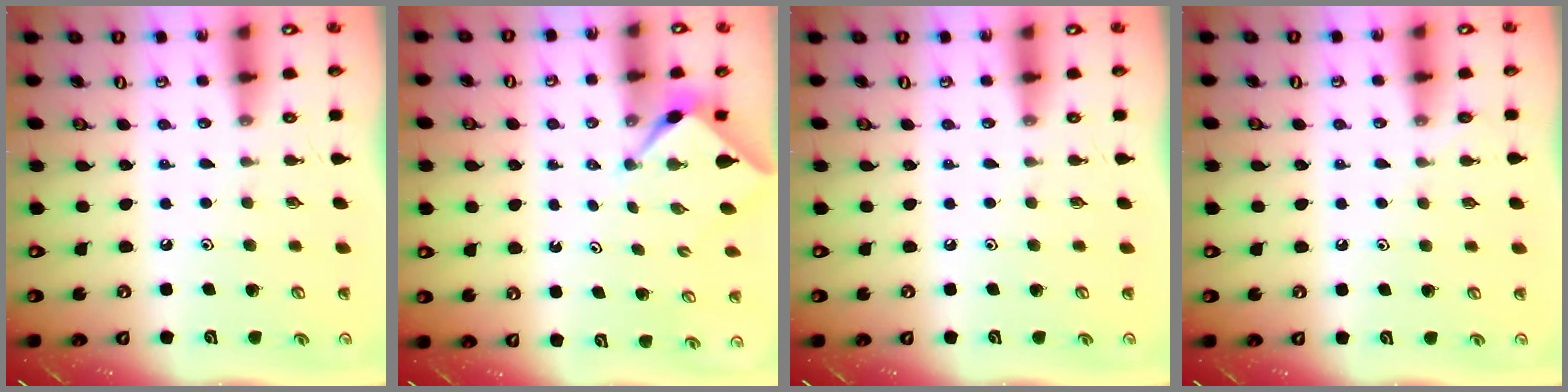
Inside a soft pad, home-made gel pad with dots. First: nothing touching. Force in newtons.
{"total": 2.4, "press": 2.4, "slide": 0.1}
{"total": 0.0}
{"total": 2.8, "press": 2.8, "slide": 0.3}